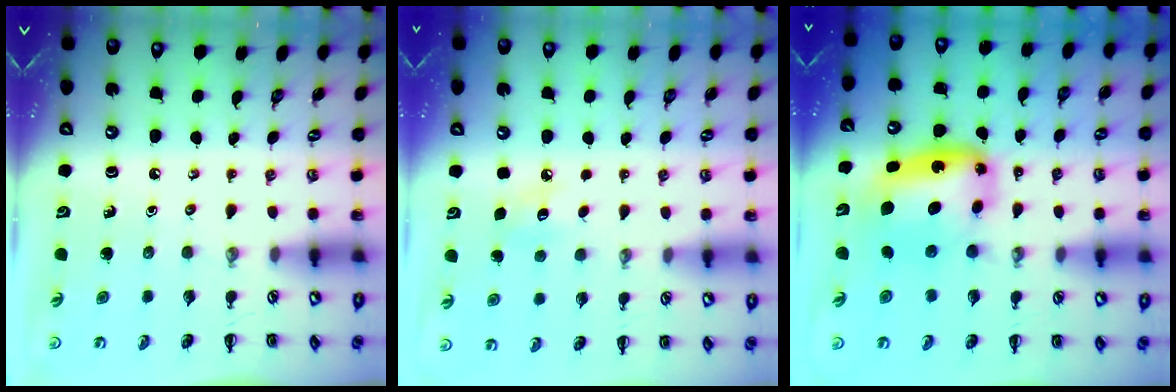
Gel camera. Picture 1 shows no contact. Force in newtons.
{"total": 6.8, "press": 6.7, "slide": 1.4}
{"total": 9.3, "press": 9.0, "slide": 2.4}